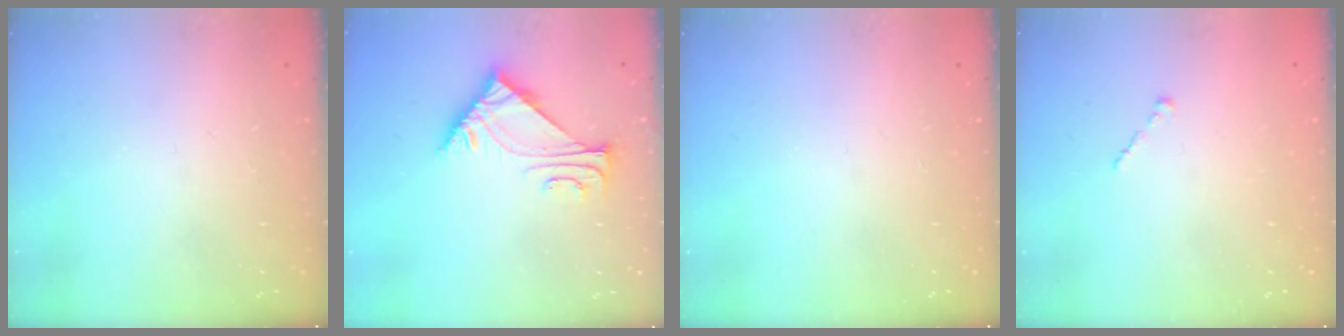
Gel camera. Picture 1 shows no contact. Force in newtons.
{"total": 5.7, "press": 5.6, "slide": 0.7}
{"total": 0.0}
{"total": 0.0}